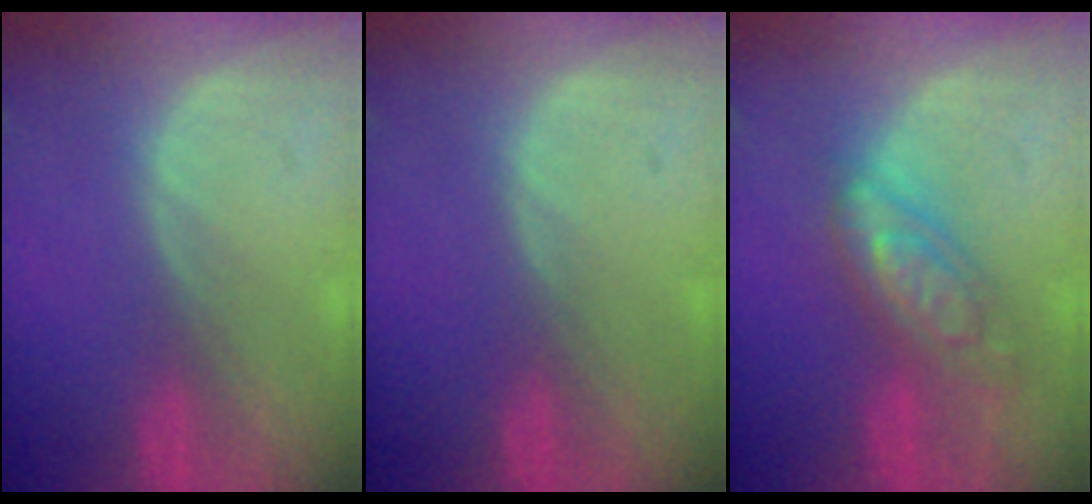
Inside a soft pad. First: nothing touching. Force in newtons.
{"total": 0.0}
{"total": 7.2, "press": 7.2, "slide": 0.6}